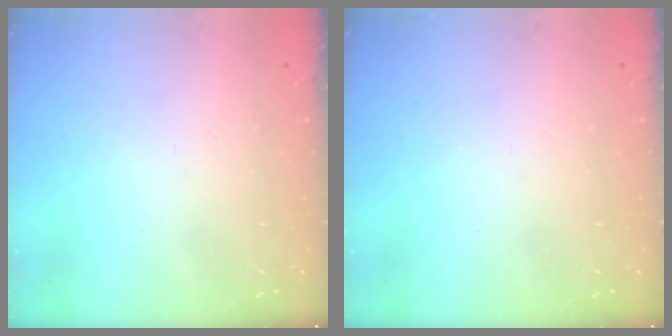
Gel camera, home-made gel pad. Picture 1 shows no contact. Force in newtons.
{"total": 0.0}